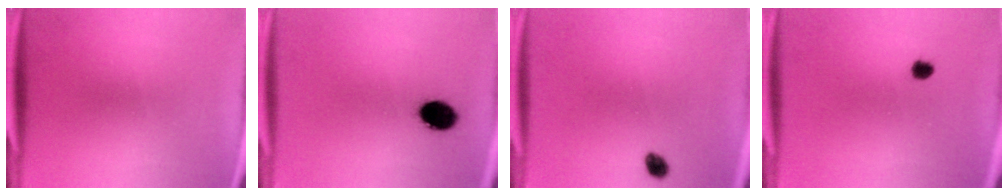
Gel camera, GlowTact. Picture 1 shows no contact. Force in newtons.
{"total": 7.5}
{"total": 2.0}
{"total": 1.7}